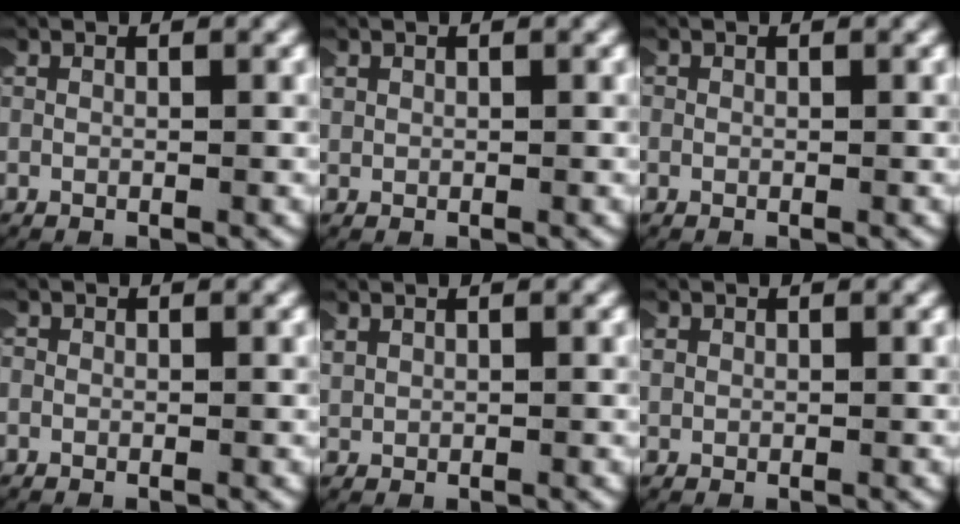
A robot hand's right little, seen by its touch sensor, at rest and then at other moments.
{"total": 0.7, "force": [0.2, 0.7, 0.1], "torque": [-0.009, 0.003, 0.005]}
{"total": 0.5, "force": [-0.3, 0.4, -0.1], "torque": [-0.001, 0.001, -0.007]}
{"total": 1.2, "force": [-0.3, 1.1, 0.1], "torque": [-0.008, 0.002, -0.012]}
{"total": 1.1, "force": [0.5, 0.9, 0.5], "torque": [-0.021, 0.001, 0.014]}
{"total": 1.1, "force": [0.2, 1.0, 0.3], "torque": [-0.018, 0.003, 0.004]}